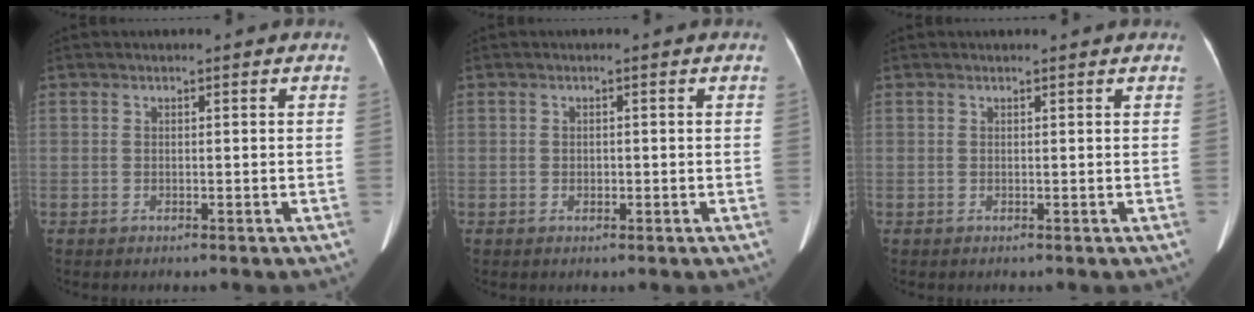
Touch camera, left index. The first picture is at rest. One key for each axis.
{"total": 0.8, "fx": -0.3, "fy": 0.6, "fz": 0.4, "tx": -0.006, "ty": -0.001, "tz": -0.005}
{"total": 1.5, "fx": 1.4, "fy": 0.2, "fz": 0.4, "tx": -0.008, "ty": 0.010, "tz": 0.014}